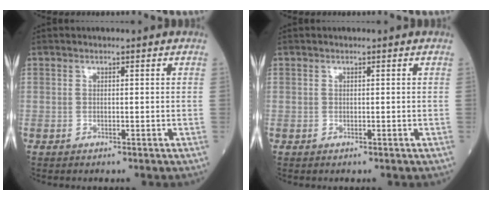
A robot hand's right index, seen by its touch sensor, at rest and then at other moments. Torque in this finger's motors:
{"motor_torque": [0.06, 0.02, 0.02, 0.00]}